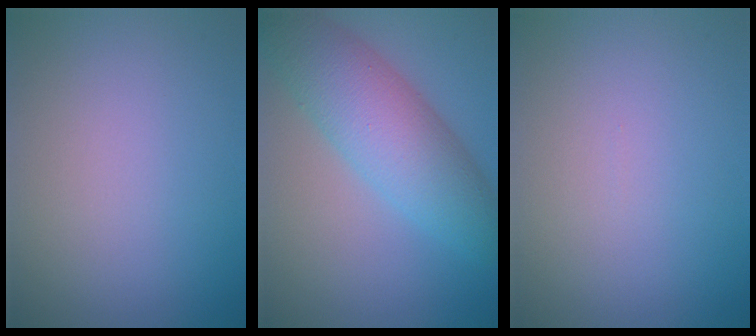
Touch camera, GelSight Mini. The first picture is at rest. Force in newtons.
{"total": 7.7, "press": 7.7, "slide": 0.2}
{"total": 0.0}